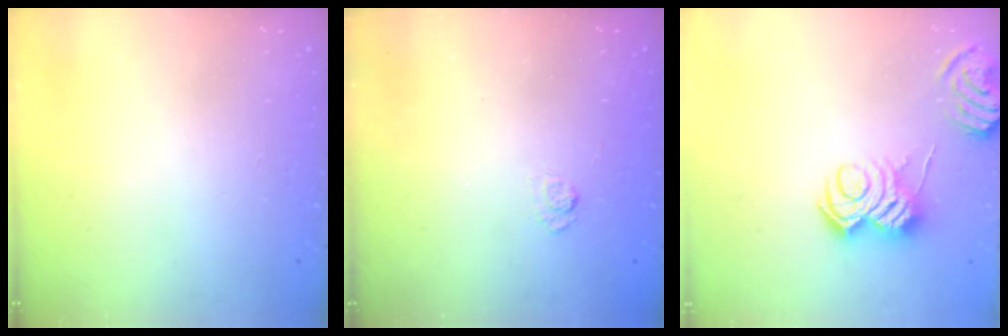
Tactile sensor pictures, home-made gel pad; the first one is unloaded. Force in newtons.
{"total": 3.0, "press": 2.6, "slide": 1.5}
{"total": 9.2, "press": 9.2, "slide": 0.6}